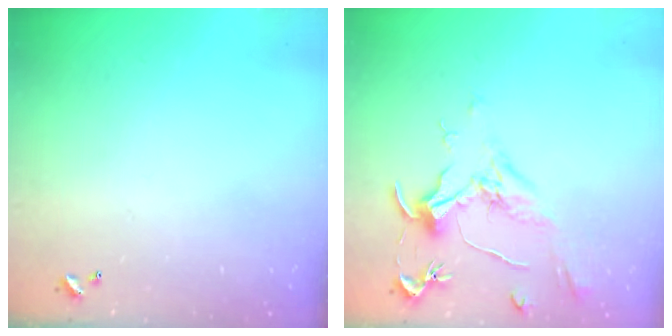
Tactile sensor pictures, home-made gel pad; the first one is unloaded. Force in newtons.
{"total": 1.8, "press": 1.6, "slide": 0.9}